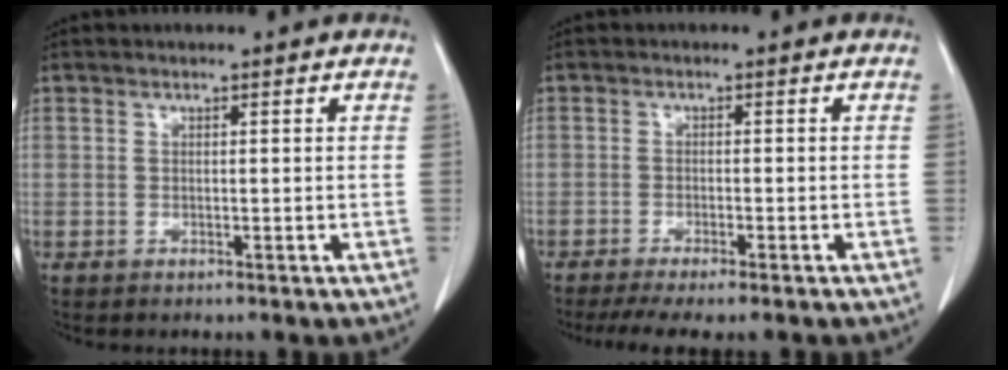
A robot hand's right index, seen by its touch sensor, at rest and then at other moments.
{"total": 7.9, "force": [-6.4, 0.7, 4.6], "torque": [-0.063, -0.010, -0.097]}